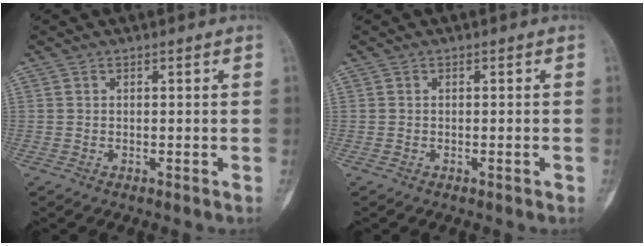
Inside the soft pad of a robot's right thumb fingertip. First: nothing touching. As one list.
[{"total": 0.6, "force": [-0.3, 0.3, 0.5], "torque": [-0.003, 0.001, -0.003]}]